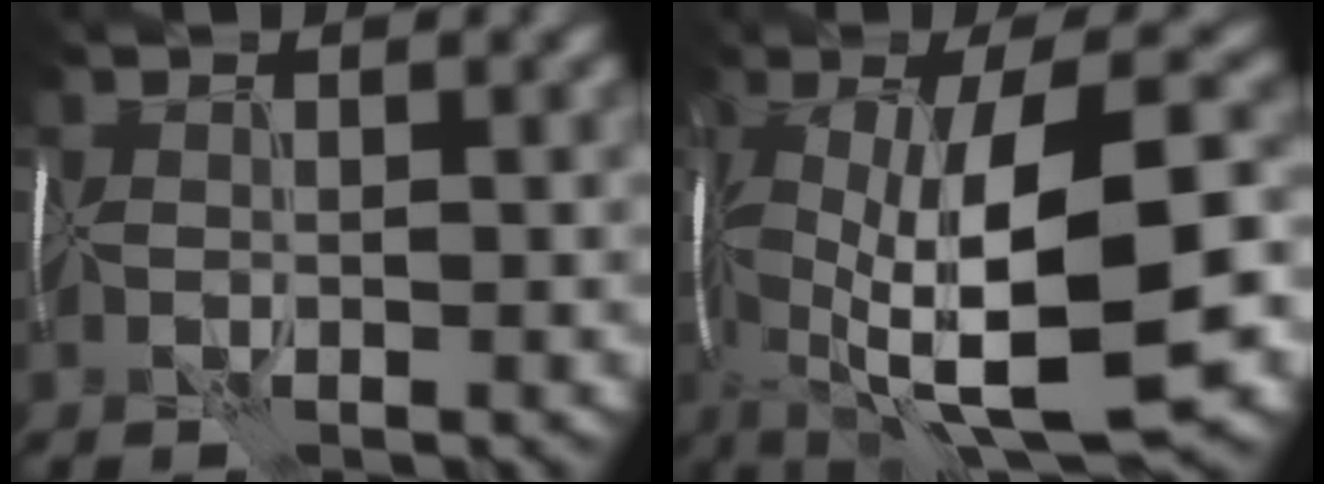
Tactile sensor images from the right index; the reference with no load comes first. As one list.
[{"total": 15.6, "force": [-3.0, 5.1, 14.4], "torque": [-0.247, 0.005, -0.048]}]